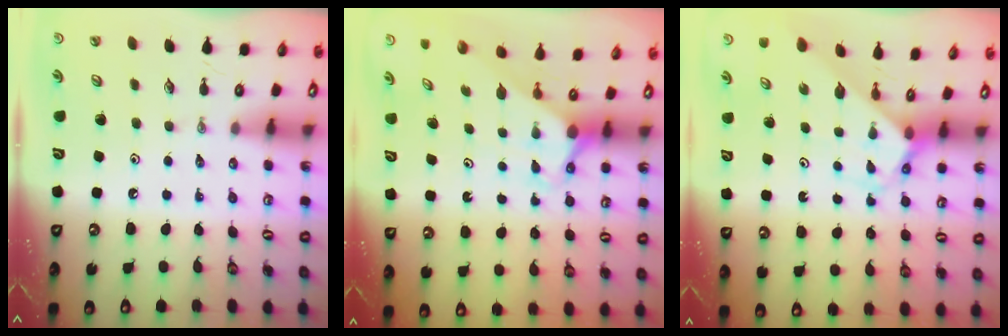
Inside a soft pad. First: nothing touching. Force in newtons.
{"total": 2.9, "press": 2.9, "slide": 0.0}
{"total": 2.7, "press": 2.7, "slide": 0.2}